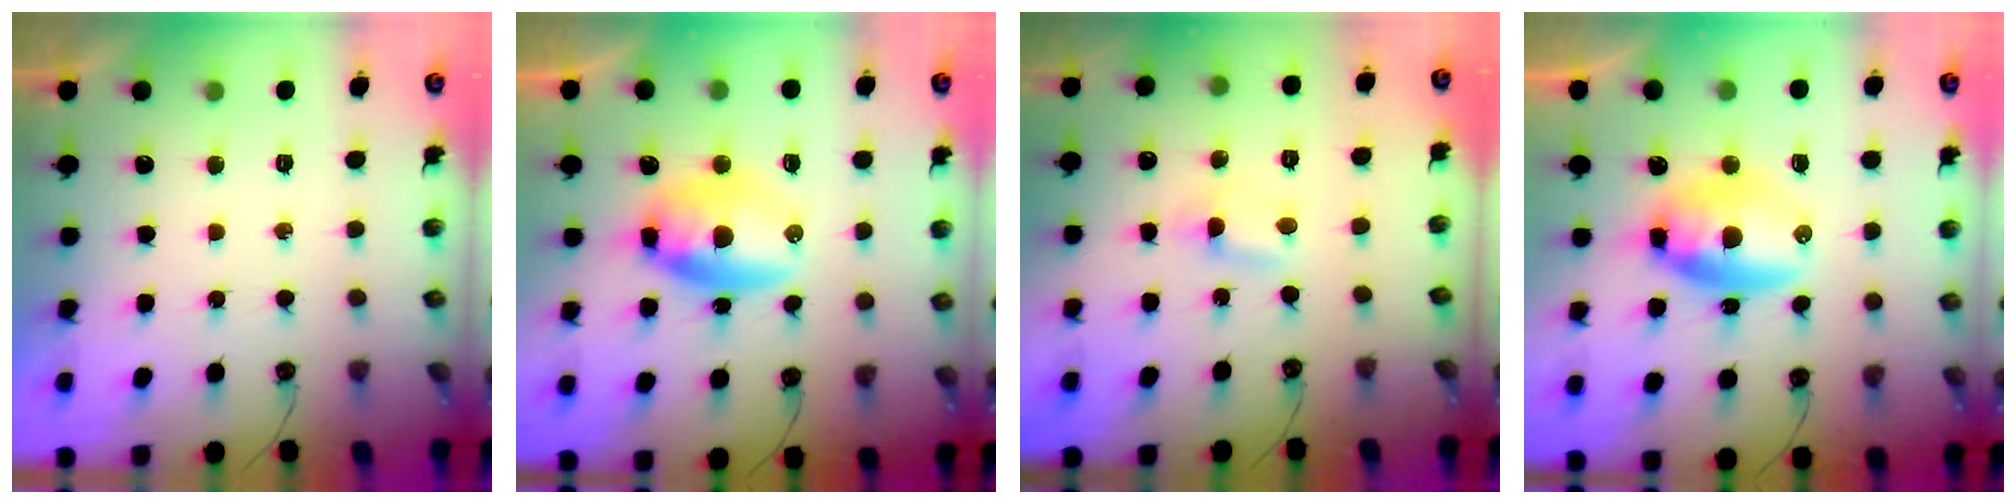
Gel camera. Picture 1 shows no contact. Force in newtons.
{"total": 12.1, "press": 11.1, "slide": 4.8}
{"total": 1.6, "press": 1.5, "slide": 0.2}
{"total": 10.7, "press": 10.7, "slide": 0.8}